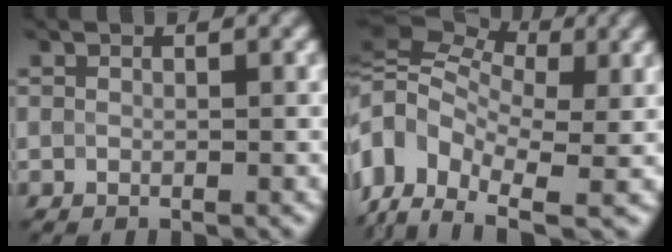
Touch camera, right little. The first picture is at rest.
{"total": 11.2, "force": [-1.1, 7.3, 8.4], "torque": [-0.180, 0.013, -0.011]}